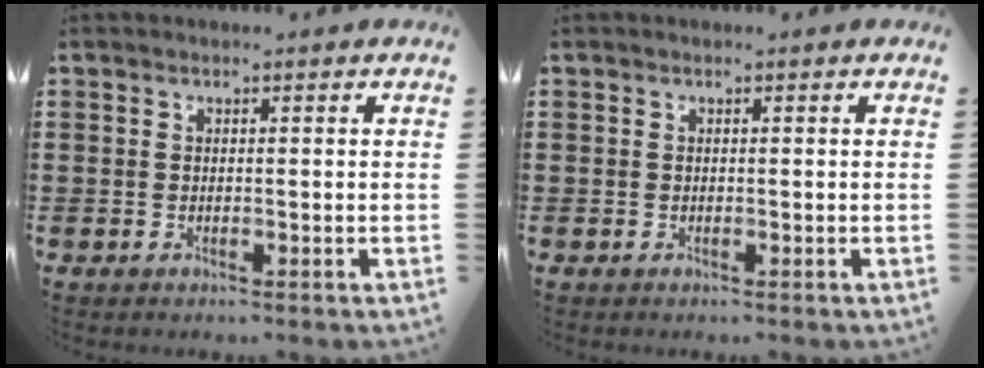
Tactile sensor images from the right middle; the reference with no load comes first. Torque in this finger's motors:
{"motor_torque": [-1.27, 0.74, 0.09, -0.01]}